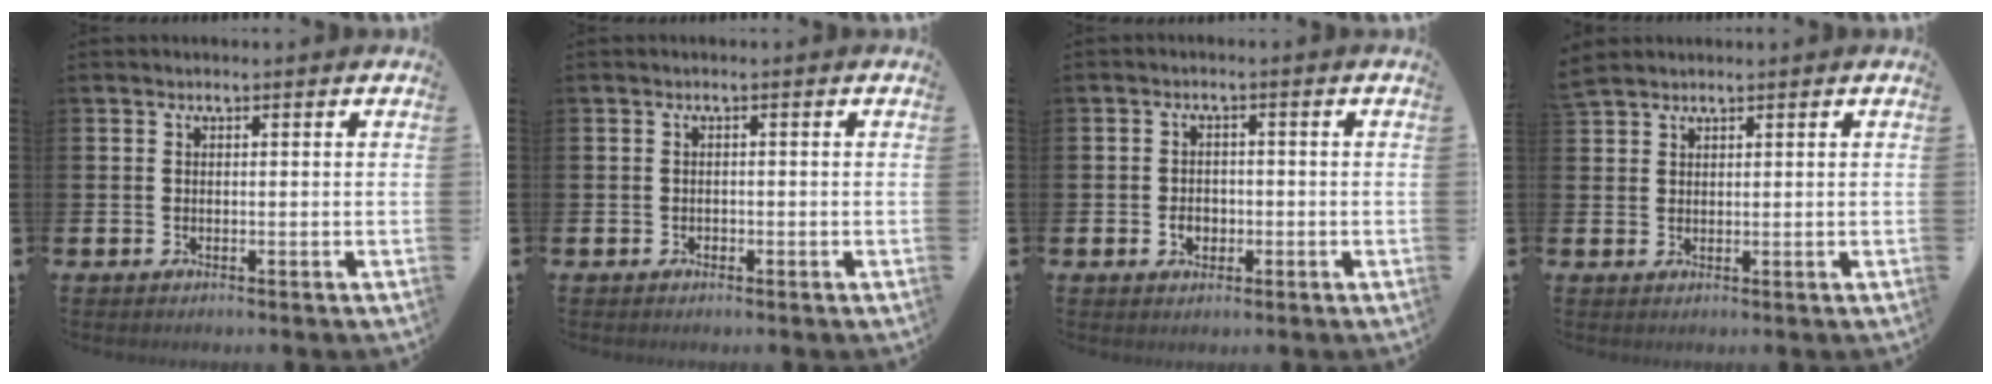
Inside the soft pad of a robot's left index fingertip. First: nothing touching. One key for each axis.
{"total": 0.6, "fx": -0.3, "fy": 0.5, "fz": 0.0, "tx": -0.001, "ty": 0.005, "tz": -0.008}
{"total": 2.4, "fx": -0.6, "fy": 1.9, "fz": 1.2, "tx": -0.011, "ty": -0.003, "tz": -0.019}
{"total": 2.2, "fx": 2.0, "fy": 0.7, "fz": 0.2, "tx": 0.003, "ty": -0.004, "tz": 0.037}